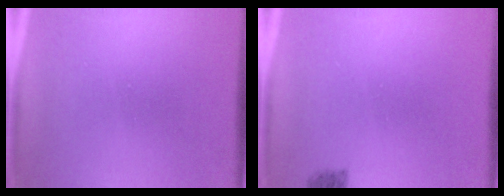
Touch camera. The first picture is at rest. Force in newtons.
{"total": 1.8}